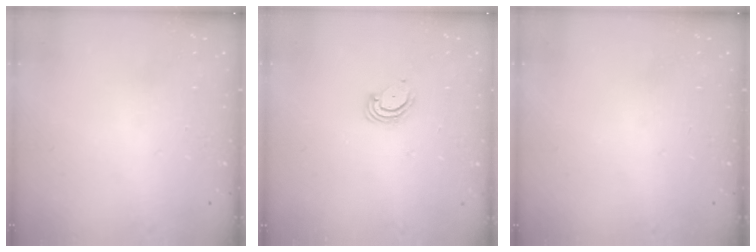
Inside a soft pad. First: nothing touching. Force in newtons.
{"total": 3.8, "press": 3.8, "slide": 0.3}
{"total": 0.0}